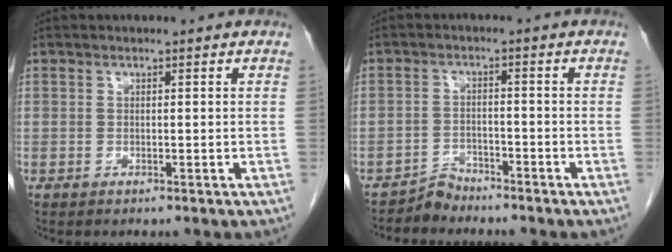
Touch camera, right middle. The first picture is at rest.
{"total": 2.7, "force": [-2.5, 0.5, -0.7], "torque": [0.020, -0.005, -0.046]}